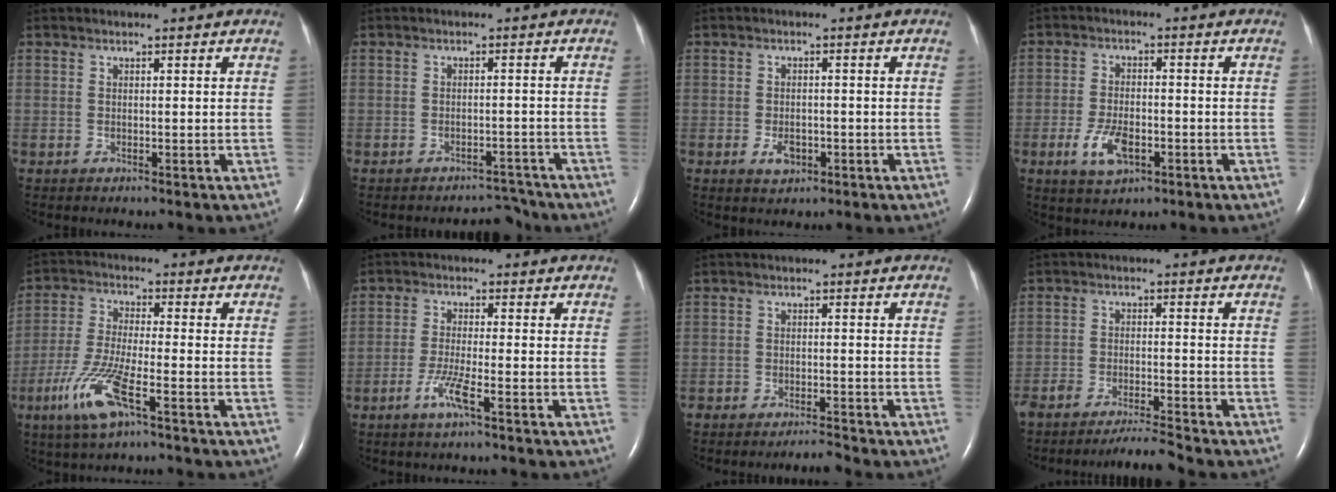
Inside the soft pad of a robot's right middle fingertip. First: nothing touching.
{"total": 3.9, "force": [-3.8, 1.1, -0.1], "torque": [0.005, 0.004, -0.055]}
{"total": 2.8, "force": [-1.2, 1.7, 1.8], "torque": [-0.036, 0.001, -0.014]}
{"total": 5.9, "force": [-2.5, 2.7, 4.6], "torque": [-0.097, -0.003, -0.041]}
{"total": 9.3, "force": [-4.8, 1.2, 7.9], "torque": [-0.177, -0.017, -0.093]}
{"total": 4.2, "force": [-2.3, -0.1, 3.5], "torque": [-0.078, -0.008, -0.048]}
{"total": 2.1, "force": [-2.1, -0.2, 0.3], "torque": [-0.007, -0.009, -0.035]}
{"total": 5.7, "force": [-5.4, -1.0, 1.7], "torque": [-0.025, -0.013, -0.094]}